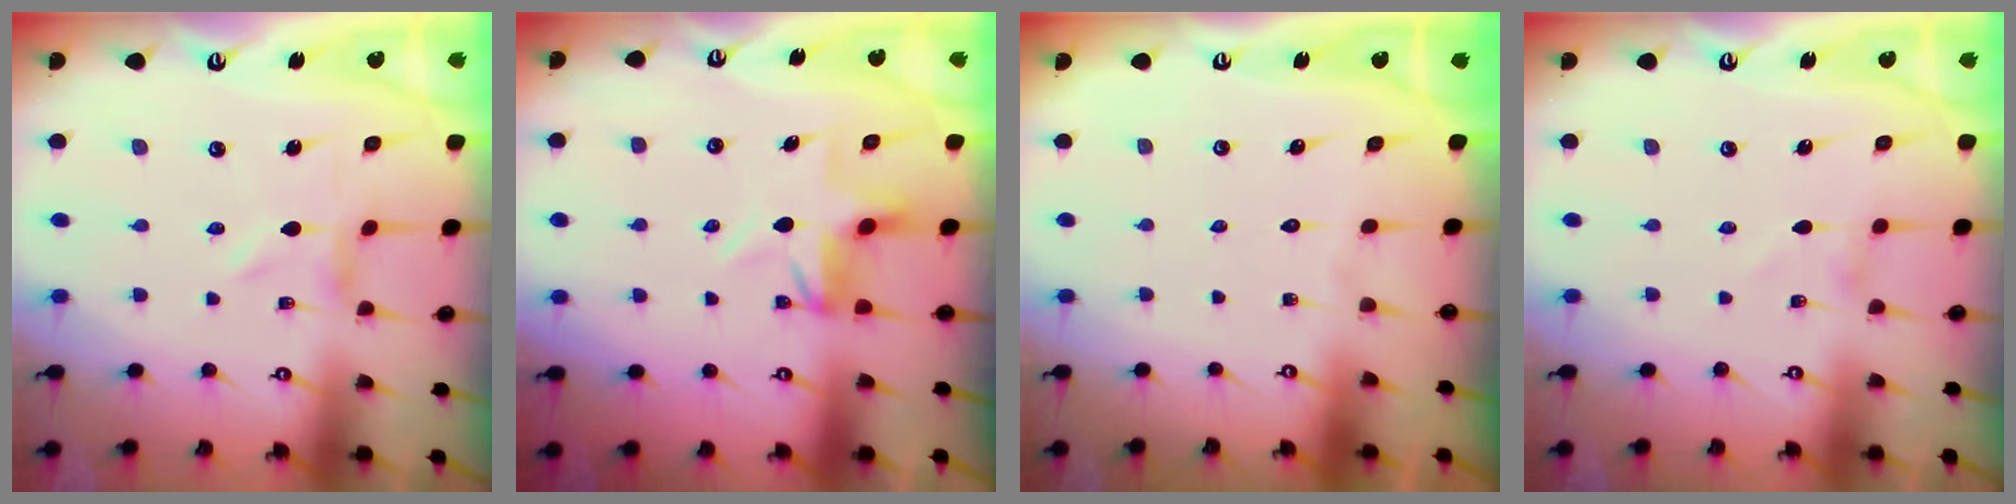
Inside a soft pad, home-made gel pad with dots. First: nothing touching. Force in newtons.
{"total": 3.9, "press": 3.9, "slide": 0.4}
{"total": 1.7, "press": 1.7, "slide": 0.2}
{"total": 1.4, "press": 1.4, "slide": 0.1}